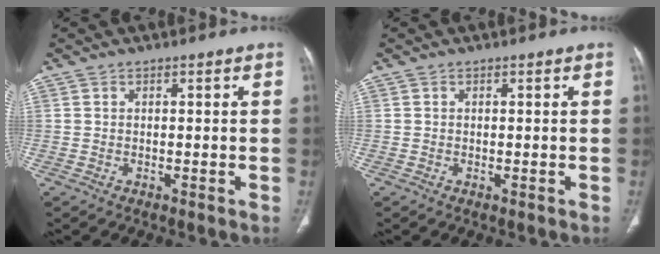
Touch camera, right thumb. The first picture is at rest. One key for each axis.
{"total": 0.0}